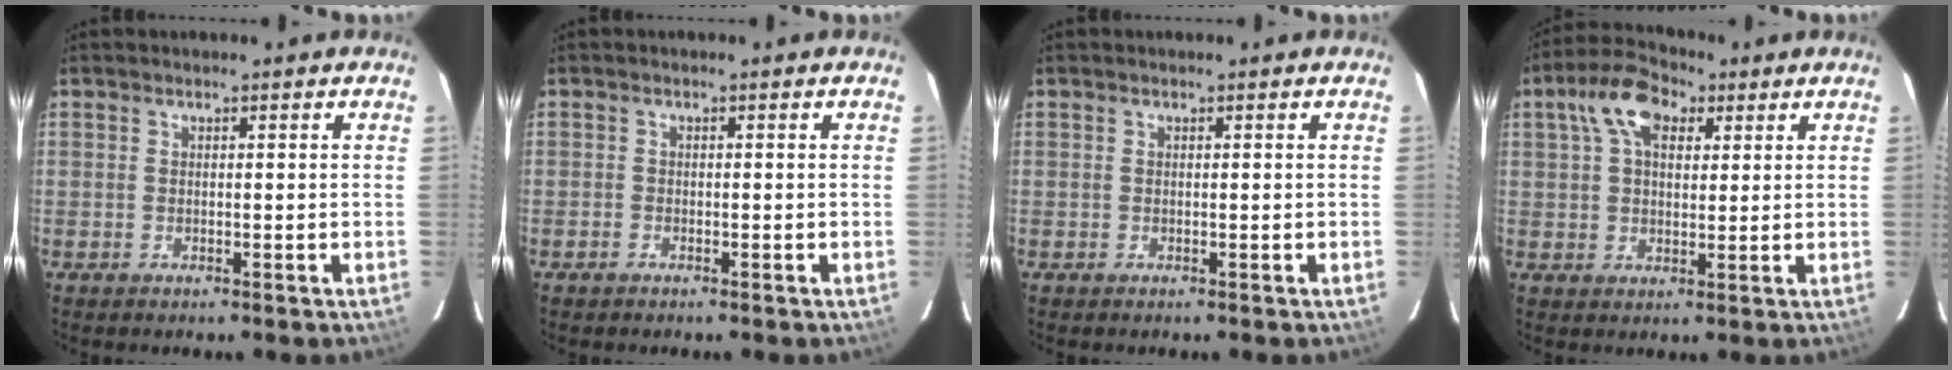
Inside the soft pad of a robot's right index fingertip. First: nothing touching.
{"total": 0.8, "force": [-0.6, 0.4, 0.1], "torque": [-0.005, 0.001, -0.013]}
{"total": 0.0}
{"total": 9.5, "force": [3.4, 5.9, 6.6], "torque": [-0.130, 0.038, 0.052]}